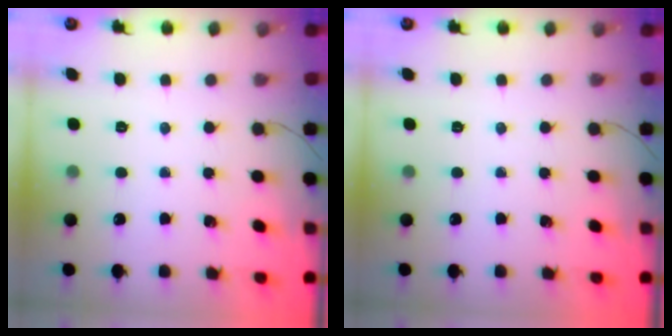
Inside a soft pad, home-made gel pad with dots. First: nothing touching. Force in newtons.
{"total": 0.0}